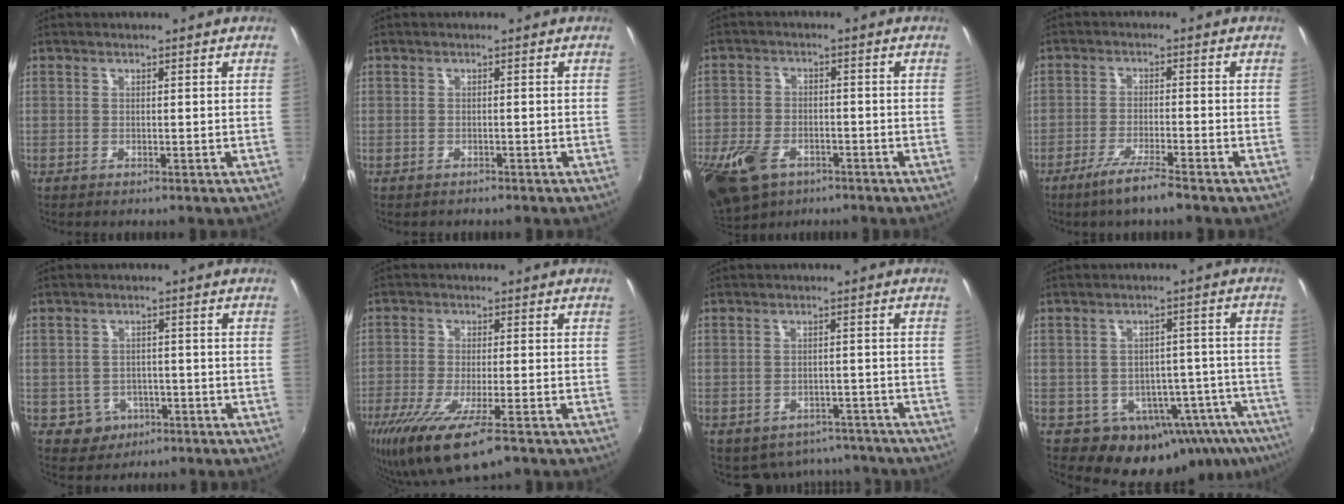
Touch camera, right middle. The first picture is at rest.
{"total": 1.0, "force": [-0.7, 0.7, 0.0], "torque": [-0.003, 0.001, -0.010]}
{"total": 13.9, "force": [-7.6, 8.5, 8.0], "torque": [-0.203, -0.030, -0.135]}
{"total": 5.9, "force": [-4.4, 0.2, 4.0], "torque": [-0.092, -0.007, -0.081]}
{"total": 5.8, "force": [-2.2, 5.2, 1.4], "torque": [-0.043, 0.007, -0.021]}
{"total": 13.6, "force": [-8.4, 2.9, 10.4], "torque": [-0.213, -0.052, -0.145]}
{"total": 10.0, "force": [-7.5, 5.9, 3.1], "torque": [-0.075, 0.000, -0.087]}
{"total": 15.5, "force": [-8.9, 10.6, 7.1], "torque": [-0.113, 0.012, -0.088]}